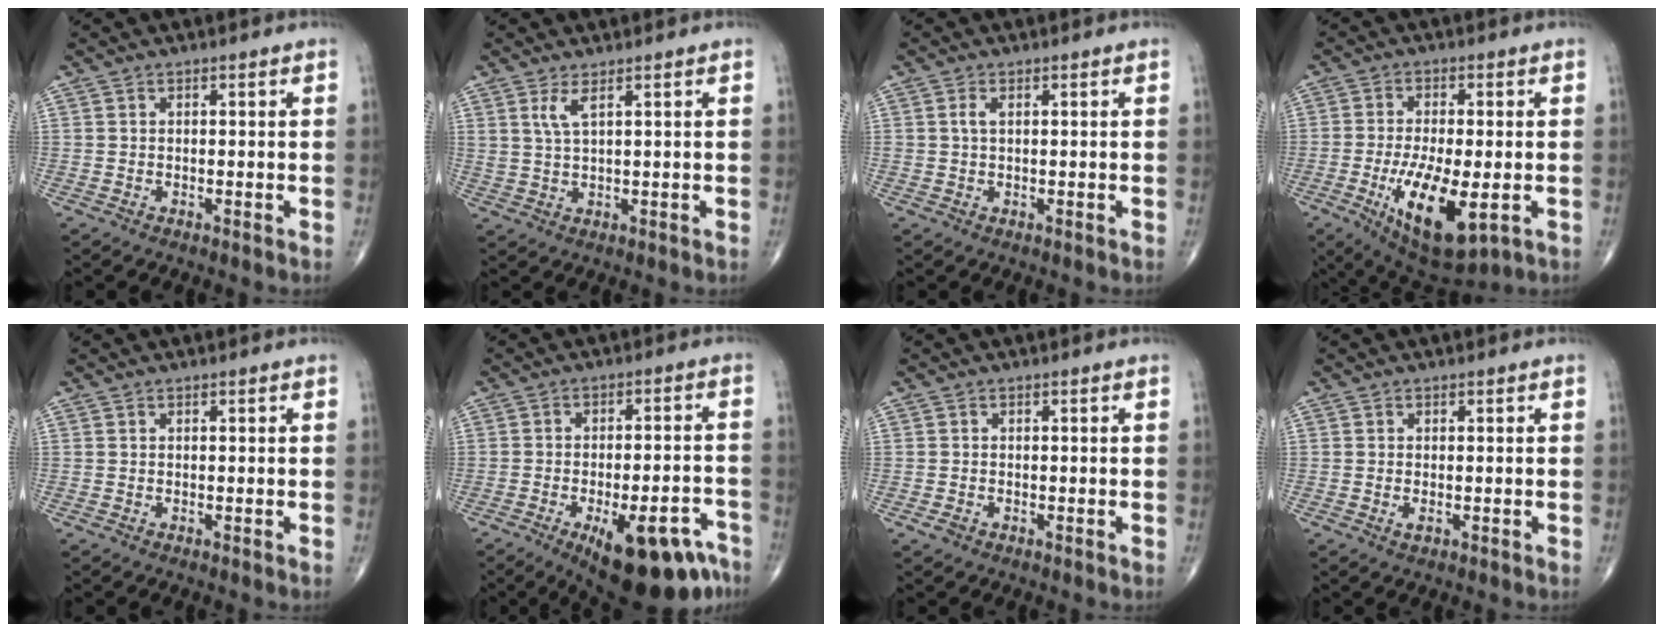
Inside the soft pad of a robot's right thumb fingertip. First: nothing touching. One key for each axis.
{"total": 3.0, "fx": 1.6, "fy": 0.6, "fz": 2.5, "tx": -0.059, "ty": -0.010, "tz": 0.039}
{"total": 1.5, "fx": 0.4, "fy": 0.8, "fz": 1.2, "tx": -0.030, "ty": 0.007, "tz": 0.010}
{"total": 14.6, "fx": -4.4, "fy": 5.5, "fz": 12.8, "tx": -0.224, "ty": -0.014, "tz": -0.059}
{"total": 0.0}
{"total": 18.5, "fx": -10.7, "fy": 6.8, "fz": 13.5, "tx": -0.121, "ty": 0.058, "tz": -0.143}
{"total": 1.2, "fx": -0.6, "fy": 0.9, "fz": 0.7, "tx": -0.014, "ty": 0.003, "tz": -0.010}
{"total": 1.2, "fx": -0.3, "fy": 0.6, "fz": 1.0, "tx": -0.021, "ty": -0.004, "tz": -0.006}